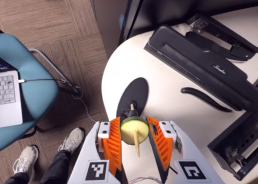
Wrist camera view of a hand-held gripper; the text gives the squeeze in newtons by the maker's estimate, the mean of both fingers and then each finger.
{"total": 11.6, "left": 11.5, "right": 11.8}